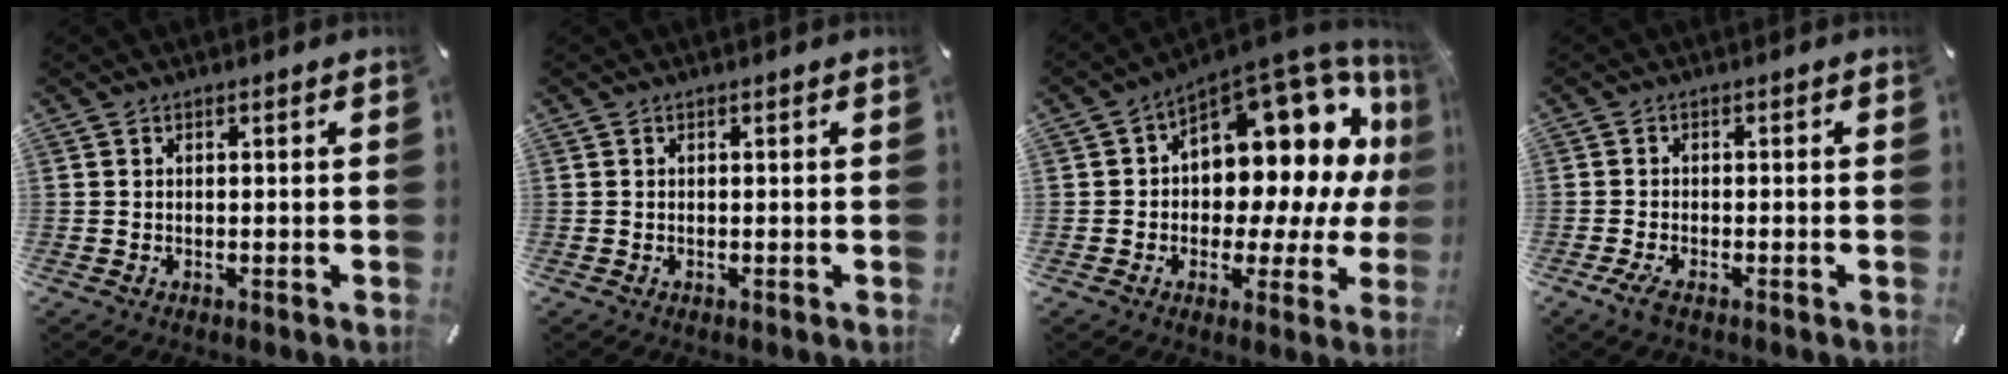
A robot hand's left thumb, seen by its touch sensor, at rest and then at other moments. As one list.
[{"total": 0.0}, {"total": 15.2, "force": [7.4, 9.1, 9.6], "torque": [-0.111, -0.090, 0.122]}, {"total": 2.8, "force": [-1.6, 0.9, 2.1], "torque": [-0.046, 0.001, -0.032]}]